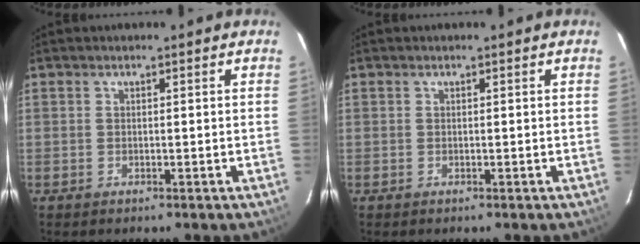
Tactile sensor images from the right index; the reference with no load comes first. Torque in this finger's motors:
{"motor_torque": [0.00, 0.00, 0.00, 0.00]}